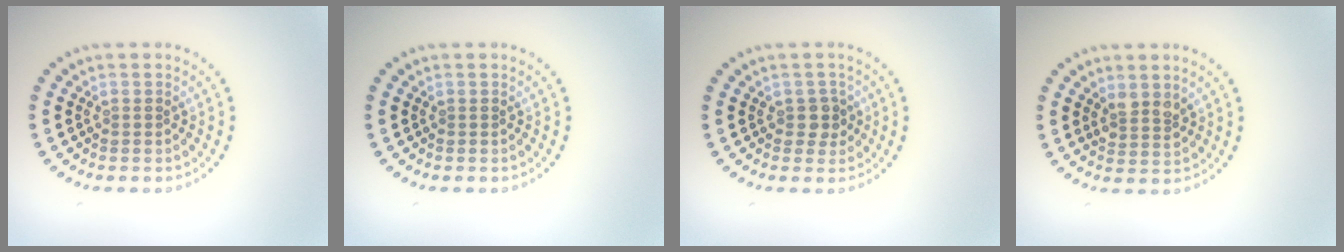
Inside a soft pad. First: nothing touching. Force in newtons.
{"total": 0.0}
{"total": 1.5, "press": 1.4, "slide": 0.5}
{"total": 1.8, "press": 1.5, "slide": 1.0}